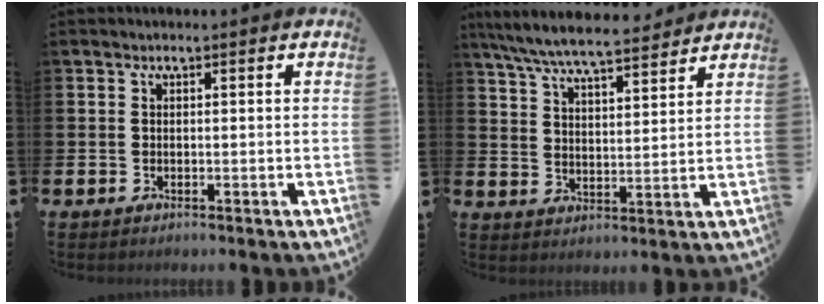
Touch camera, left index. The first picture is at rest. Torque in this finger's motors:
{"motor_torque": [1.00, -1.15, 0.11, 0.21]}